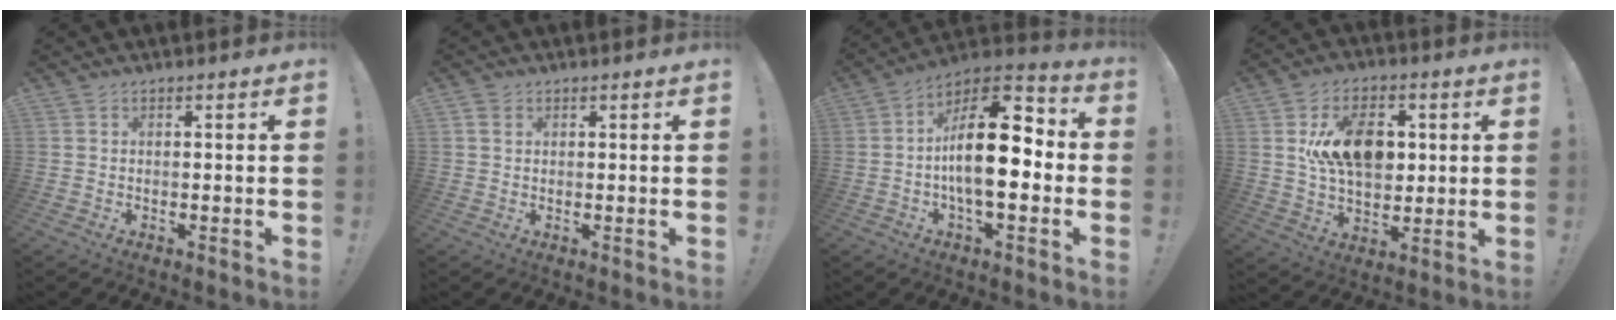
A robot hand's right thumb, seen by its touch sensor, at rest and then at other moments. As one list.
[{"total": 2.0, "force": [0.9, 1.5, 0.8], "torque": [-0.015, 0.003, 0.018]}, {"total": 19.6, "force": [-1.0, 9.1, 17.3], "torque": [-0.282, 0.006, -0.021]}, {"total": 15.9, "force": [3.2, 10.9, 11.0], "torque": [-0.168, -0.004, 0.062]}]